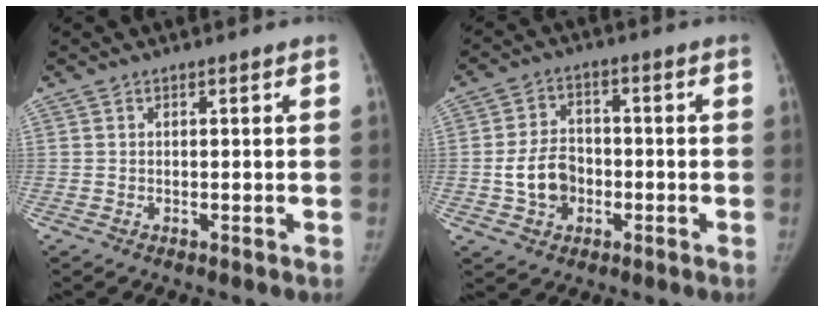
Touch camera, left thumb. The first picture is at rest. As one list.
[{"total": 8.0, "force": [-1.9, 6.2, 4.7], "torque": [-0.063, 0.018, -0.035]}]